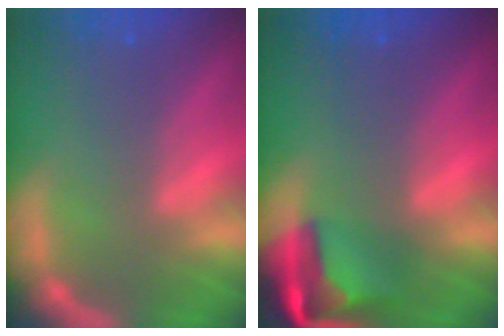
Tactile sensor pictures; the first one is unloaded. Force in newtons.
{"total": 6.9}